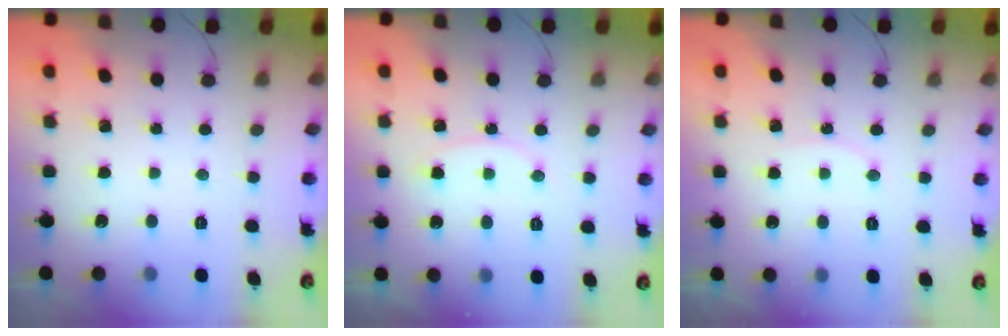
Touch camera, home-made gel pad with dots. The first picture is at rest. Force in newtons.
{"total": 6.1, "press": 6.1, "slide": 0.5}
{"total": 4.1, "press": 4.0, "slide": 0.5}